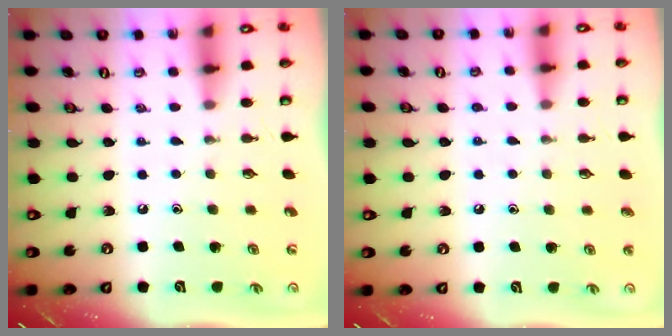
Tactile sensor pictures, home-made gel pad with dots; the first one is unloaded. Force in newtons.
{"total": 4.1, "press": 4.1, "slide": 0.4}